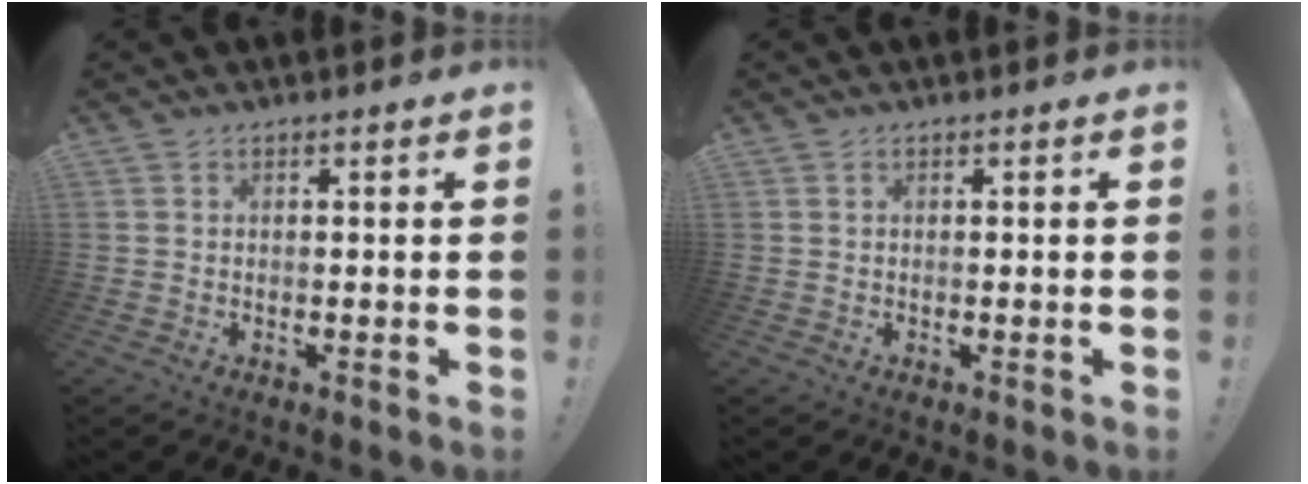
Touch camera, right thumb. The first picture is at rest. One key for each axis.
{"total": 0.0}